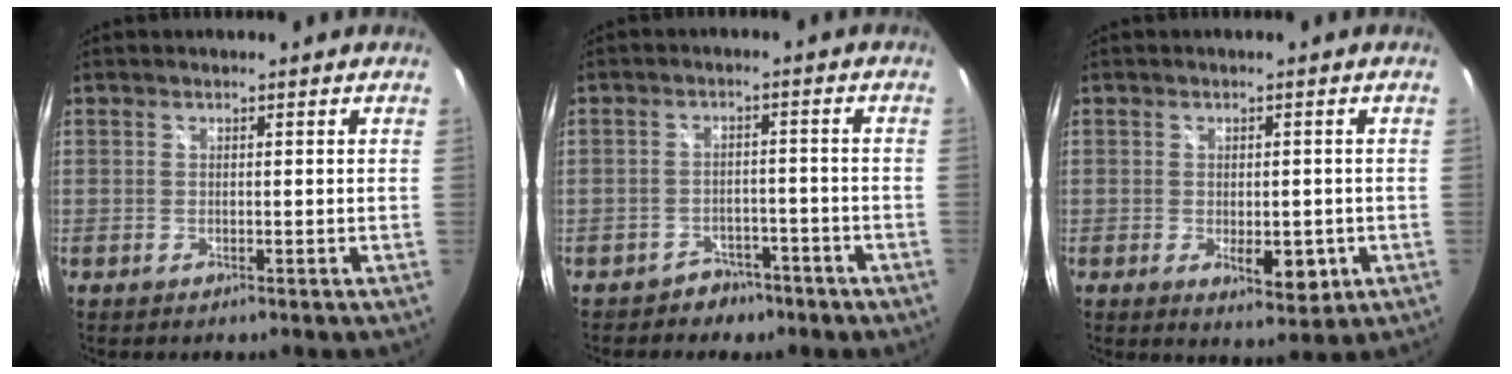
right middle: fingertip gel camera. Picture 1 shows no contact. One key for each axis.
{"total": 5.8, "fx": -4.2, "fy": 3.9, "fz": 0.9, "tx": -0.024, "ty": 0.017, "tz": -0.051}
{"total": 5.6, "fx": -1.5, "fy": 2.9, "fz": 4.5, "tx": -0.067, "ty": -0.012, "tz": -0.015}